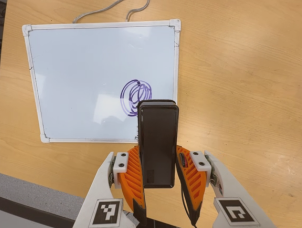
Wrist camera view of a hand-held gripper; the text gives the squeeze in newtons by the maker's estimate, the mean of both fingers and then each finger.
{"total": 4.9, "left": 3.4, "right": 6.4}